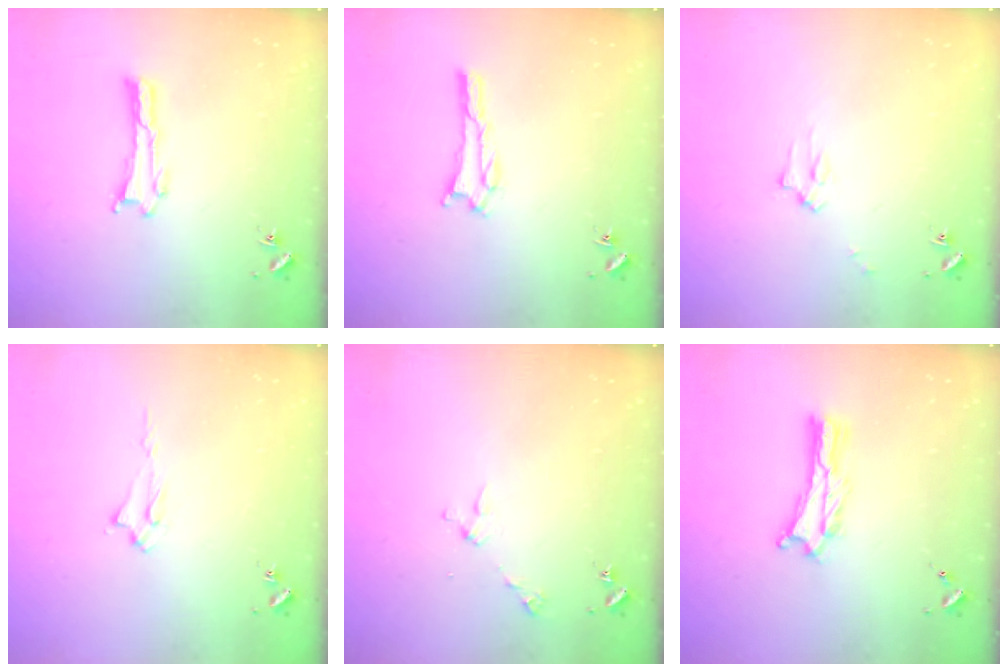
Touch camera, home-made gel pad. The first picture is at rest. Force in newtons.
{"total": 1.5, "press": 1.5, "slide": 0.2}
{"total": 2.2, "press": 2.2, "slide": 0.2}
{"total": 1.9, "press": 1.8, "slide": 0.4}
{"total": 2.9, "press": 2.9, "slide": 0.2}
{"total": 1.3, "press": 1.3, "slide": 0.3}